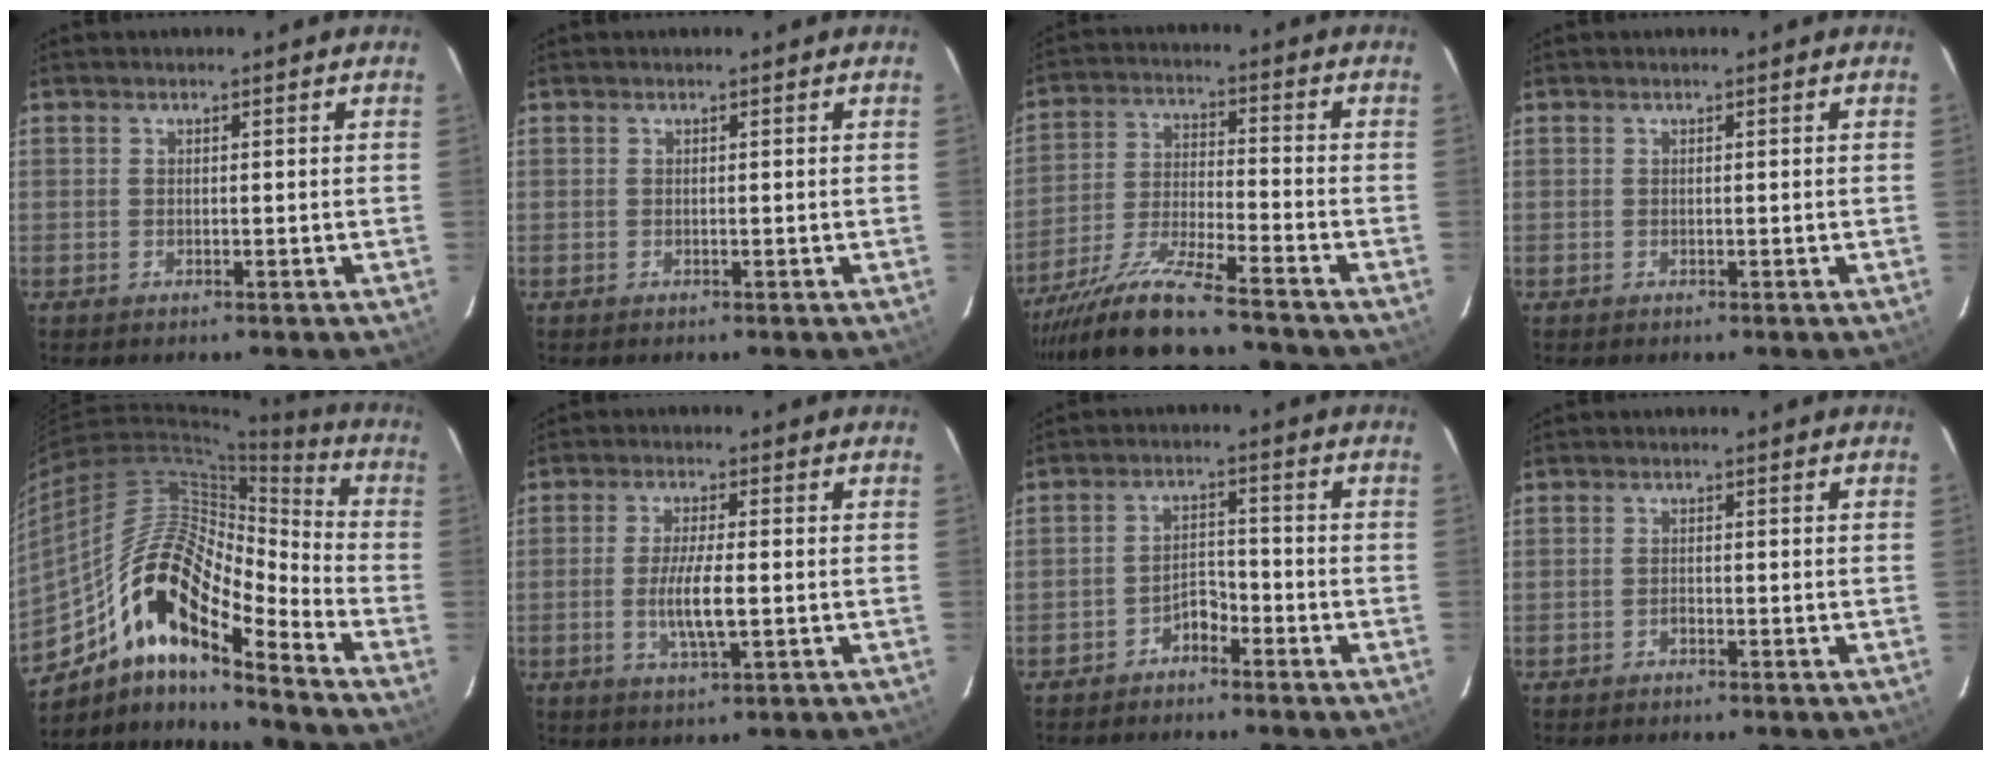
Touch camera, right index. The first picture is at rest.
{"total": 0.0}
{"total": 11.8, "force": [-10.4, -0.1, 5.4], "torque": [-0.110, -0.011, -0.191]}
{"total": 0.0}
{"total": 18.5, "force": [-10.8, 5.6, 13.9], "torque": [-0.240, -0.004, -0.213]}
{"total": 6.4, "force": [-1.1, 1.0, 6.3], "torque": [-0.120, -0.007, -0.019]}
{"total": 3.6, "force": [-2.9, 1.6, 1.4], "torque": [-0.034, 0.013, -0.048]}
{"total": 0.7, "force": [-0.5, 0.3, 0.3], "torque": [-0.006, 0.002, -0.011]}